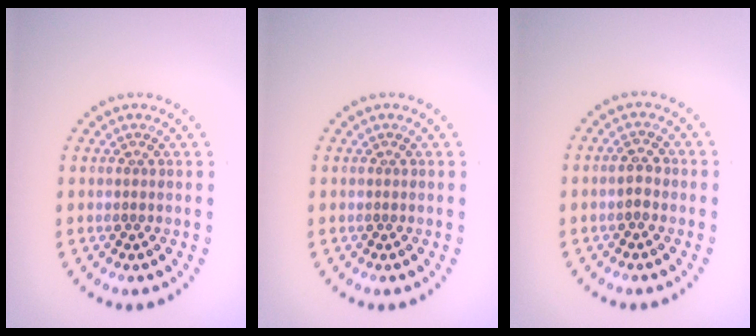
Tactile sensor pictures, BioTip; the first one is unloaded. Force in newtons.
{"total": 0.0}
{"total": 1.5, "press": 1.4, "slide": 0.2}